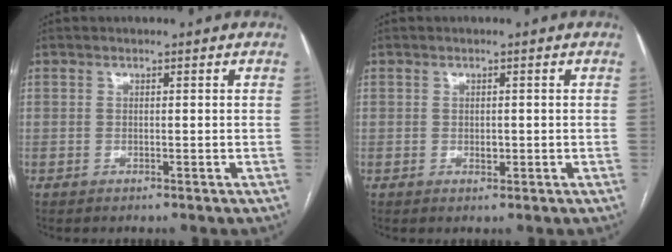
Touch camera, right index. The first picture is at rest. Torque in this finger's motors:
{"motor_torque": [-0.02, 0.02, 0.11, 0.02]}